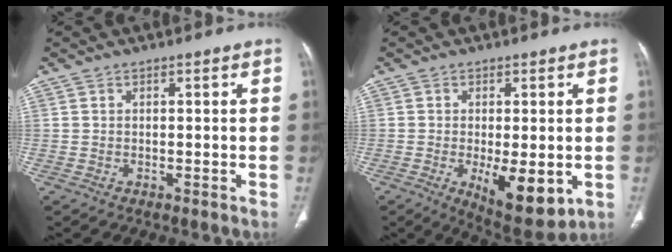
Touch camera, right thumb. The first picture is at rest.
{"total": 10.9, "force": [-2.5, 4.4, 9.6], "torque": [-0.134, -0.022, -0.027]}